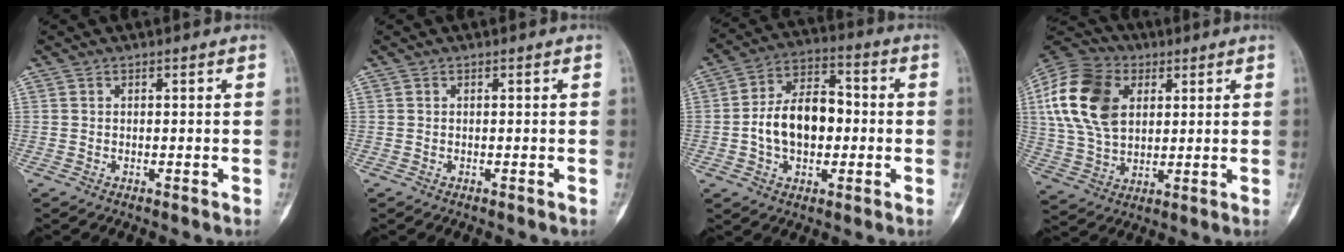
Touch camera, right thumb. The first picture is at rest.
{"total": 0.0}
{"total": 13.3, "force": [-0.9, 8.5, 10.2], "torque": [-0.152, 0.031, -0.020]}
{"total": 18.8, "force": [4.8, 13.0, 12.6], "torque": [-0.242, 0.001, 0.087]}